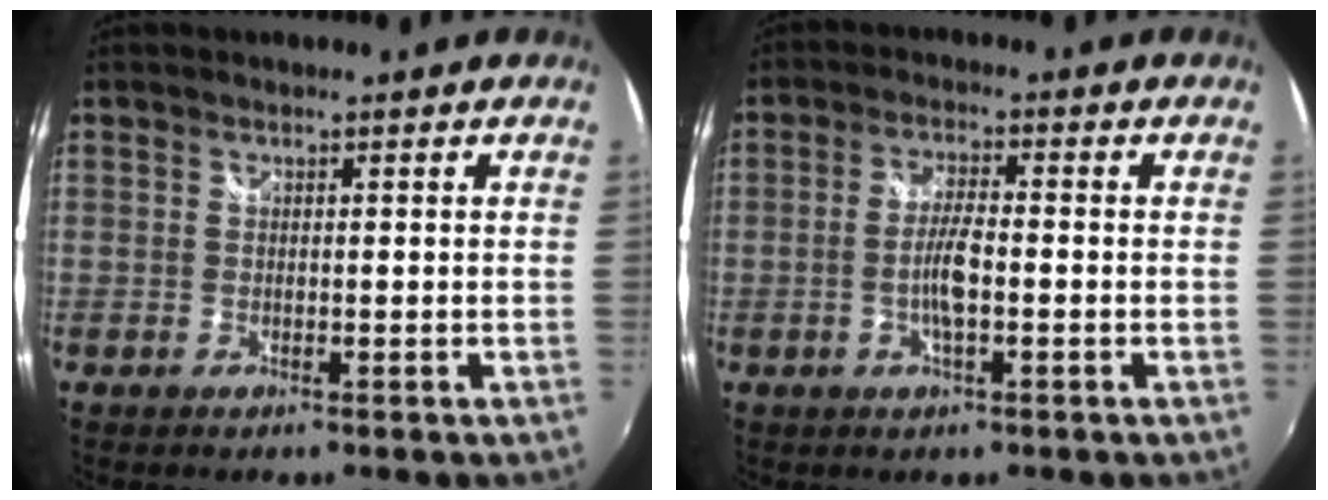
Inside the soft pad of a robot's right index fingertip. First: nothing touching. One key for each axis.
{"total": 5.1, "fx": -1.3, "fy": 1.1, "fz": 4.8, "tx": -0.097, "ty": 0.001, "tz": -0.024}